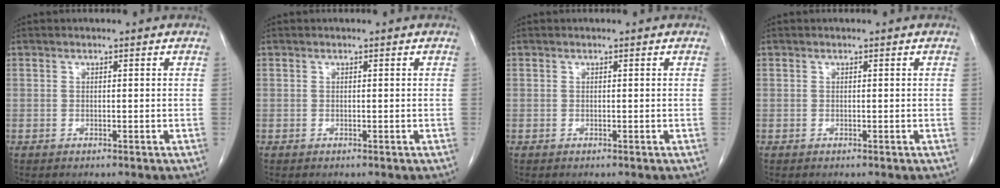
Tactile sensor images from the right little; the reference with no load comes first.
{"total": 0.0}
{"total": 0.0}
{"total": 0.0}